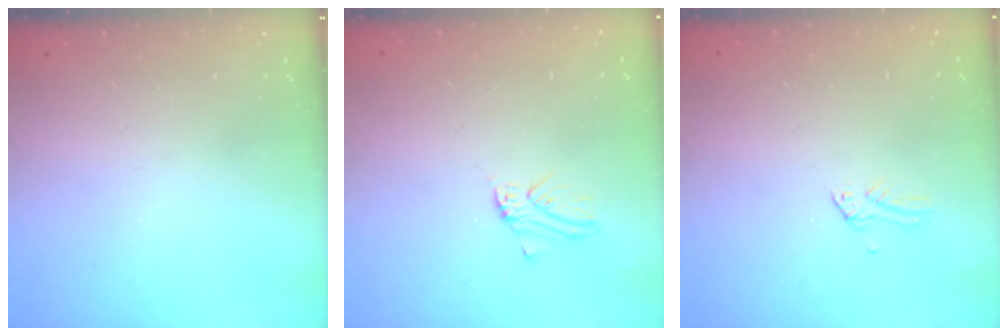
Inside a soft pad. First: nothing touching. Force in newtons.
{"total": 1.4, "press": 1.4, "slide": 0.1}
{"total": 0.0}